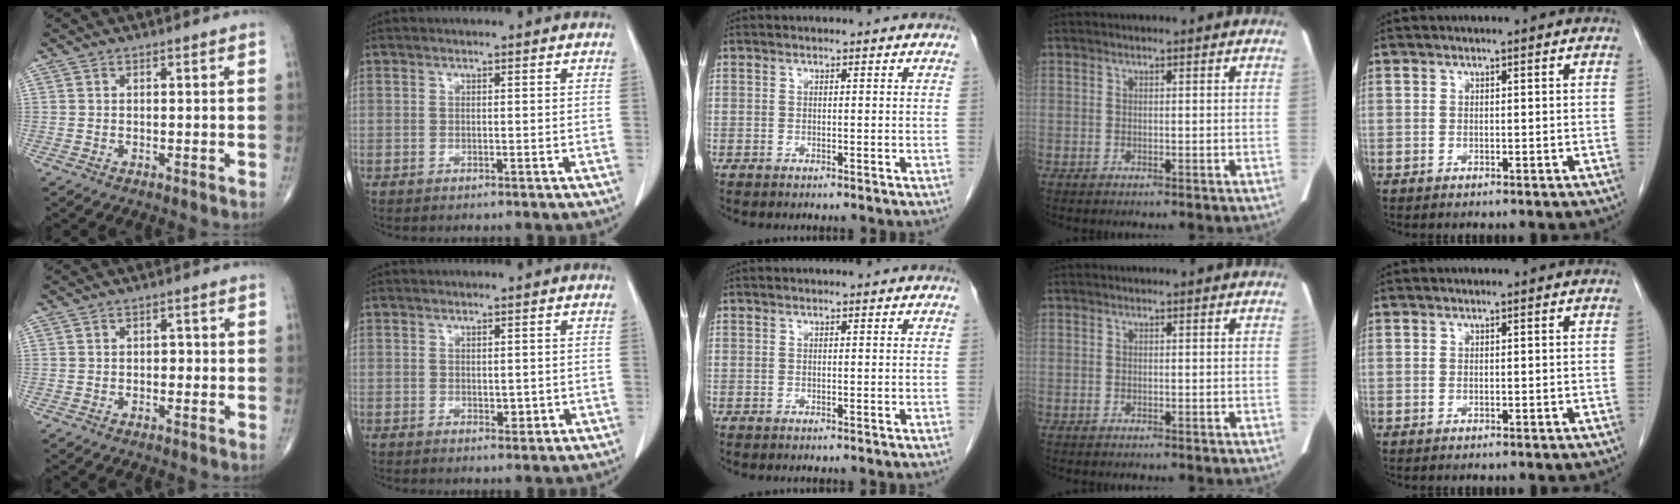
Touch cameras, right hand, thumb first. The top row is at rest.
{"thumb": {"total": 1.7, "force": [-0.1, 1.2, 1.3], "torque": [-0.008, 0.005, -0.007]}, "index": {"total": 1.9, "force": [-0.2, 1.1, 1.6], "torque": [-0.018, -0.002, 0.005]}}